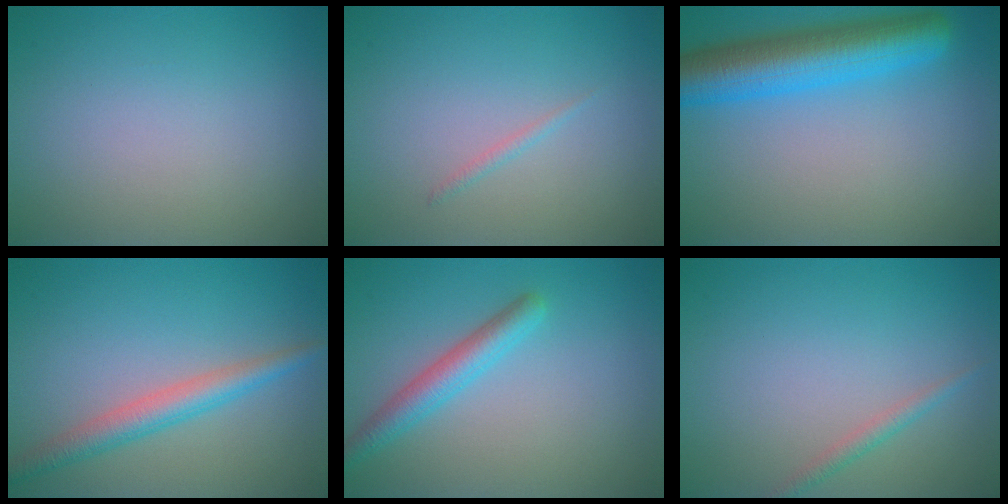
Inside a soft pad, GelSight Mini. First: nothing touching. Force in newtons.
{"total": 0.6, "press": 0.6, "slide": 0.1}
{"total": 7.6, "press": 7.6, "slide": 0.3}
{"total": 3.2, "press": 3.2, "slide": 0.1}
{"total": 2.9, "press": 2.9, "slide": 0.1}
{"total": 1.1, "press": 1.1, "slide": 0.1}